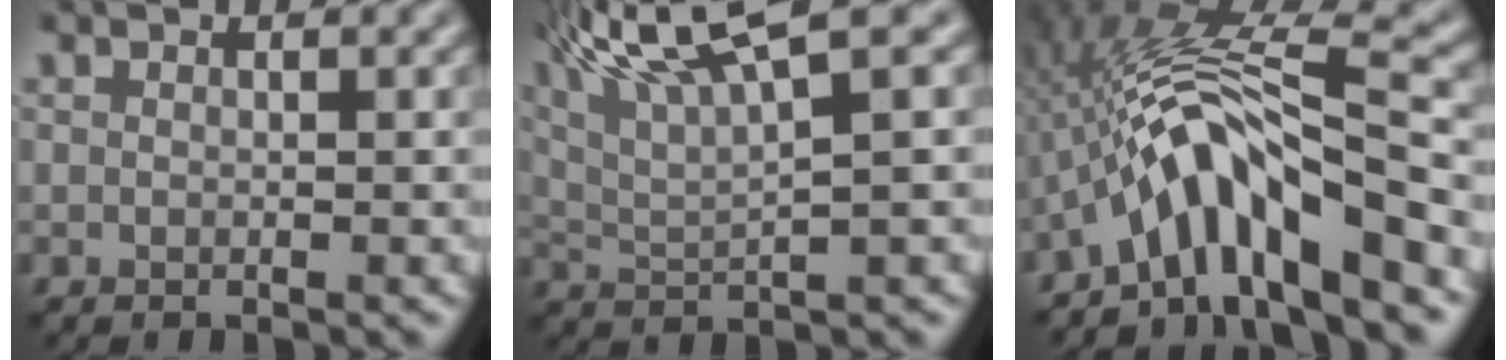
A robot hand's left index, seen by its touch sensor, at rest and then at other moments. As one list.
[{"total": 8.6, "force": [5.0, 2.0, 6.7], "torque": [-0.115, 0.027, 0.088]}, {"total": 9.1, "force": [-4.1, 1.8, 7.9], "torque": [-0.130, 0.024, -0.076]}]